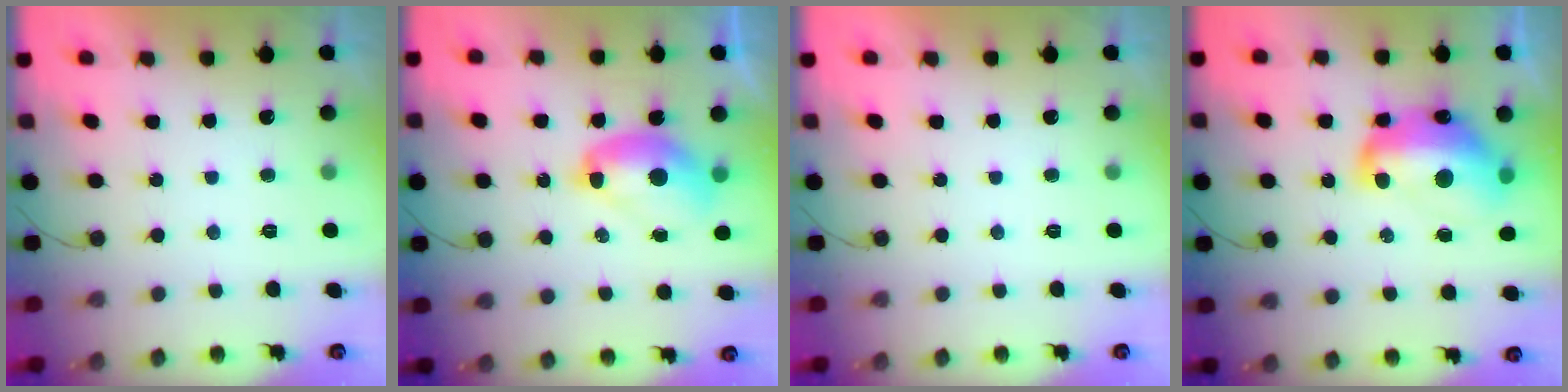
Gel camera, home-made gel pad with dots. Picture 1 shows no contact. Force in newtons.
{"total": 10.3, "press": 10.3, "slide": 0.4}
{"total": 0.0}
{"total": 16.8, "press": 16.8, "slide": 1.2}